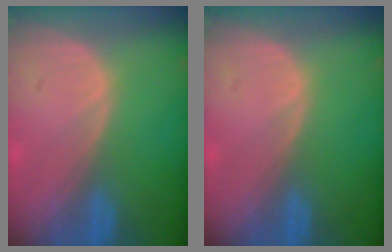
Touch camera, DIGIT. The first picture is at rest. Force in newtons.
{"total": 0.0}